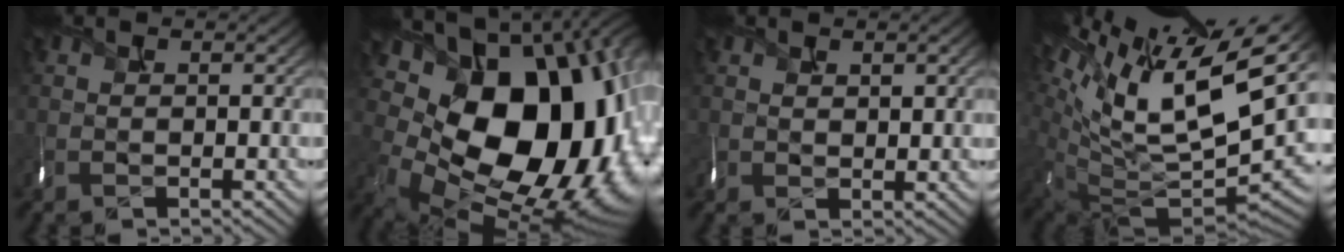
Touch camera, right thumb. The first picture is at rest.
{"total": 20.3, "force": [3.0, 13.9, 14.5], "torque": [-0.233, -0.032, 0.090]}
{"total": 2.1, "force": [1.2, 1.1, 1.3], "torque": [-0.030, 0.000, 0.030]}
{"total": 16.3, "force": [7.1, 7.2, 12.8], "torque": [-0.241, -0.003, 0.142]}